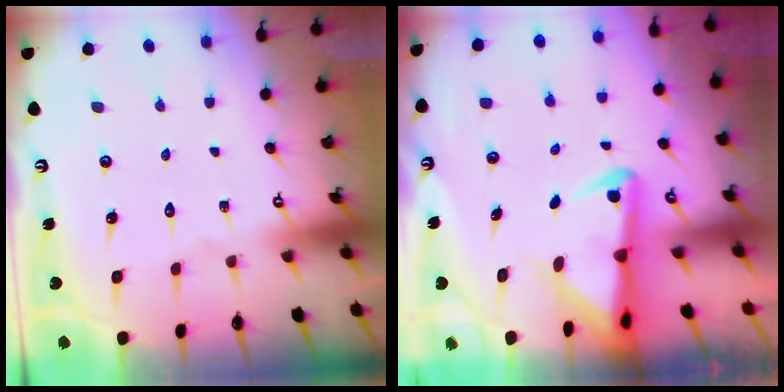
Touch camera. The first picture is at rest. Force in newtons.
{"total": 4.6, "press": 4.6, "slide": 0.9}